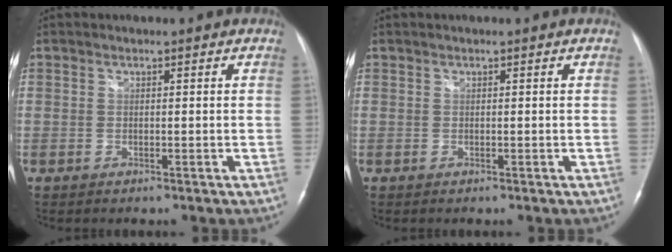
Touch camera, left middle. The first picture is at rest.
{"total": 0.0}